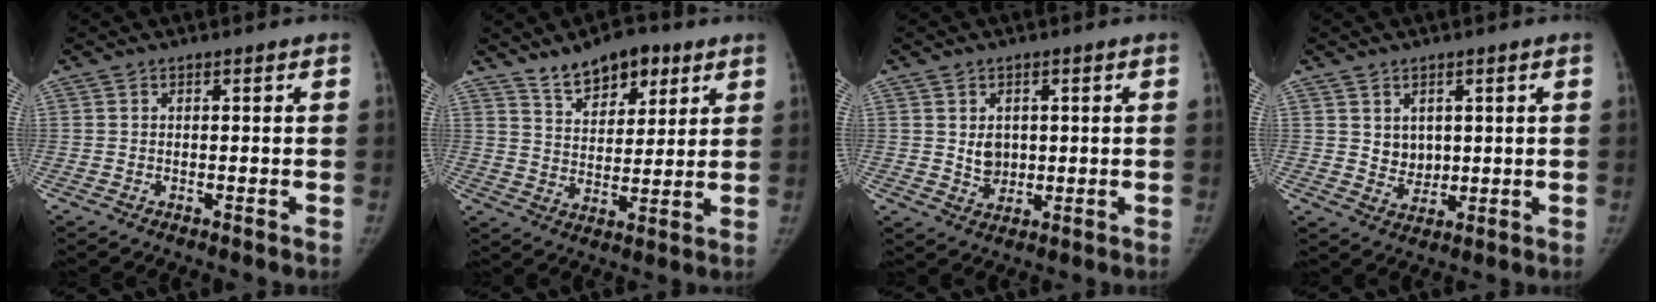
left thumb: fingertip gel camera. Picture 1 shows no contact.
{"total": 10.4, "force": [6.9, 5.4, 5.5], "torque": [-0.053, -0.038, 0.117]}
{"total": 4.1, "force": [0.6, 3.4, 2.2], "torque": [-0.016, -0.007, 0.018]}
{"total": 4.1, "force": [1.3, 3.4, 1.7], "torque": [-0.007, -0.014, 0.032]}